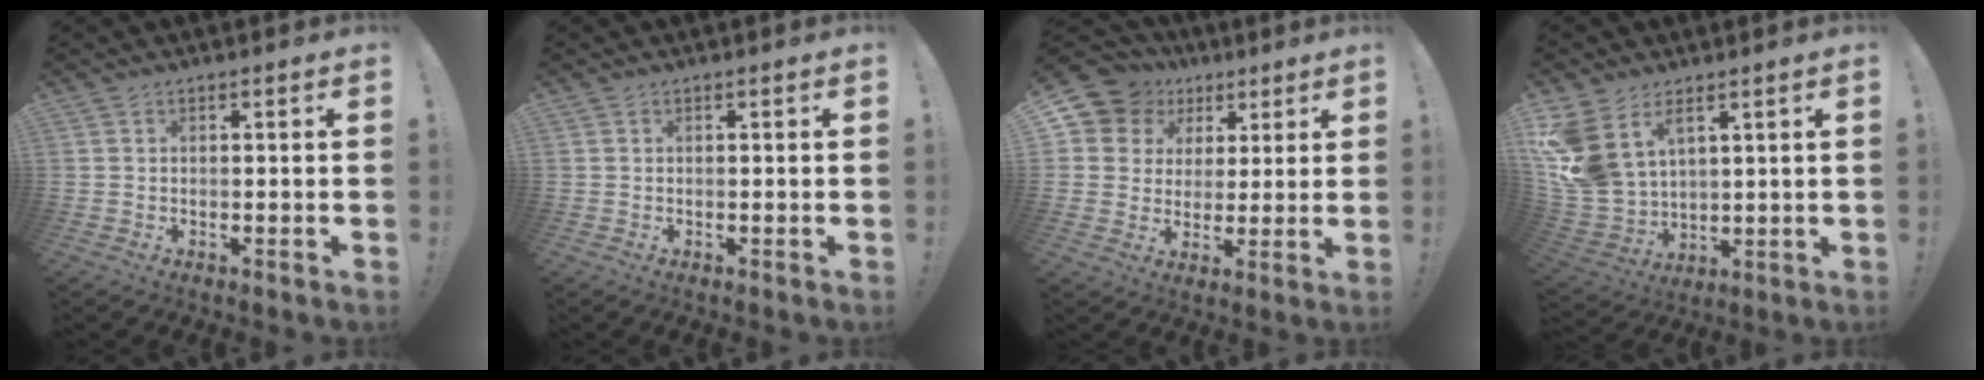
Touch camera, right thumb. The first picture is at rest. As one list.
[{"total": 0.0}, {"total": 10.2, "force": [4.8, 8.7, 2.5], "torque": [-0.043, -0.032, 0.098]}, {"total": 13.7, "force": [6.5, 9.3, 7.8], "torque": [-0.174, -0.042, 0.126]}]